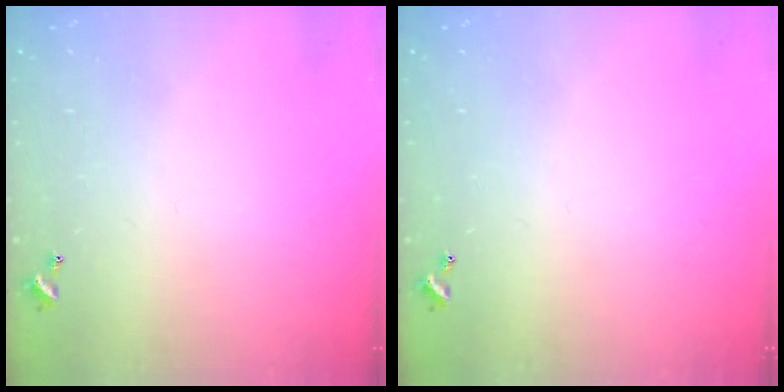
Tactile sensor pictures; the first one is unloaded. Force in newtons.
{"total": 0.0}